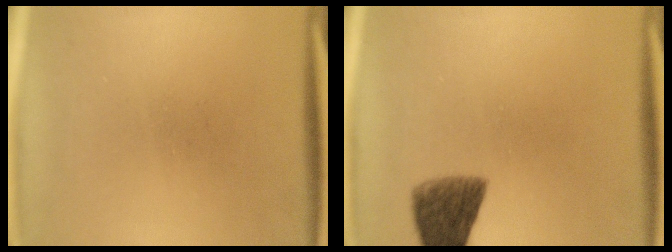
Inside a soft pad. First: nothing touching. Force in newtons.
{"total": 7.2}